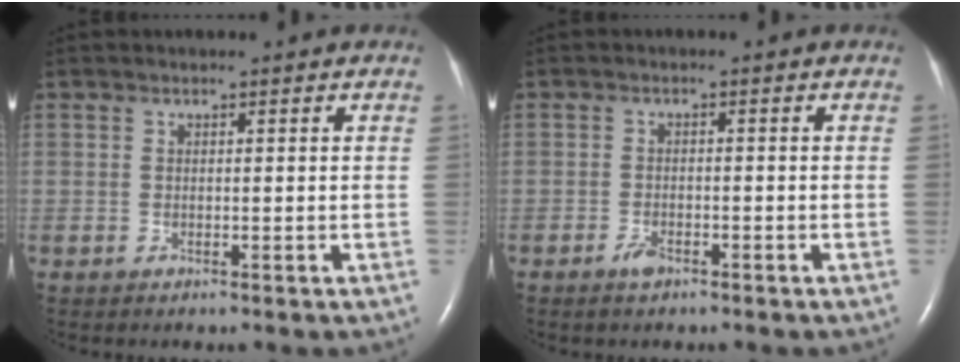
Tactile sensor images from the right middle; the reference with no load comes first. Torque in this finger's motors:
{"motor_torque": [-0.11, 0.05, 0.02, 0.04]}